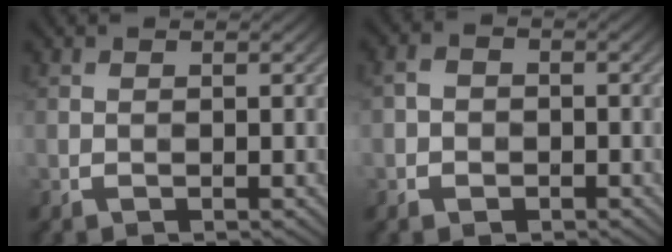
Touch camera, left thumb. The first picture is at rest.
{"total": 2.2, "force": [-0.8, 1.8, 0.9], "torque": [-0.017, -0.001, -0.022]}